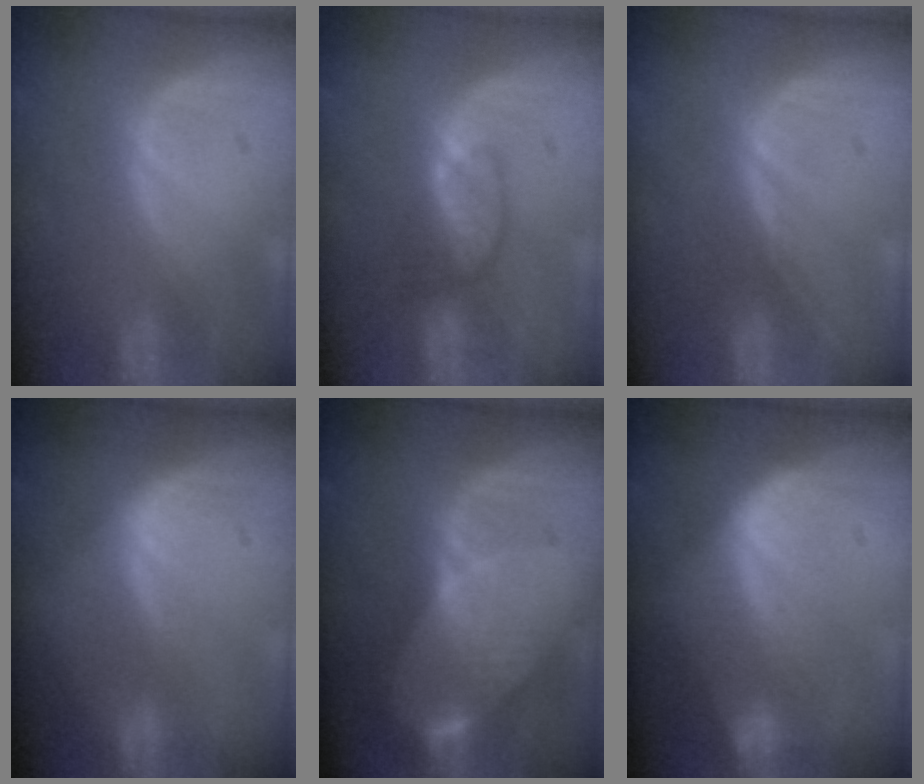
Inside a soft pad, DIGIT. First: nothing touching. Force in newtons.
{"total": 3.5, "press": 3.4, "slide": 0.9}
{"total": 0.6, "press": 0.4, "slide": 0.4}
{"total": 0.9, "press": 0.9, "slide": 0.1}
{"total": 8.2, "press": 7.3, "slide": 3.7}
{"total": 7.2, "press": 6.6, "slide": 2.9}